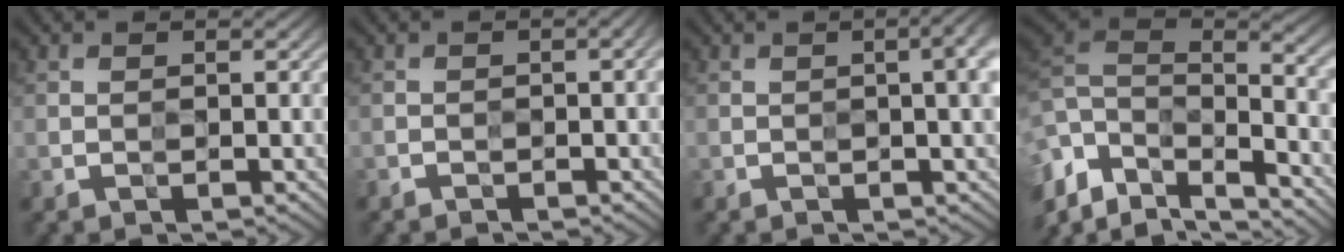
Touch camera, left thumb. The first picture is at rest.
{"total": 1.8, "force": [-1.3, 0.4, 1.2], "torque": [-0.017, 0.000, -0.020]}
{"total": 4.2, "force": [0.2, 1.1, 4.1], "torque": [-0.052, 0.006, 0.004]}
{"total": 13.0, "force": [-2.5, 6.4, 11.0], "torque": [-0.282, -0.002, -0.020]}